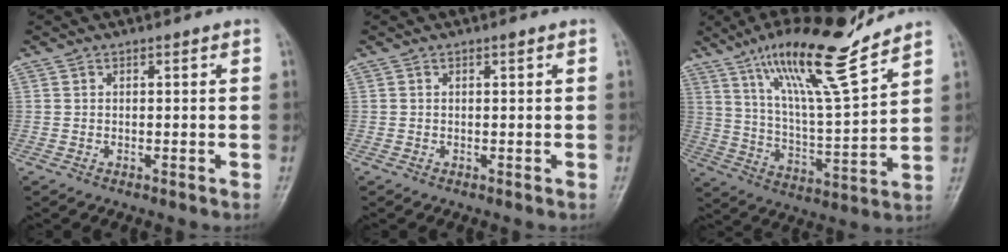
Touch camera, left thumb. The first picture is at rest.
{"total": 0.6, "force": [0.4, 0.1, 0.4], "torque": [-0.006, -0.003, 0.007]}
{"total": 18.5, "force": [13.4, 2.5, 12.4], "torque": [-0.195, -0.073, 0.237]}